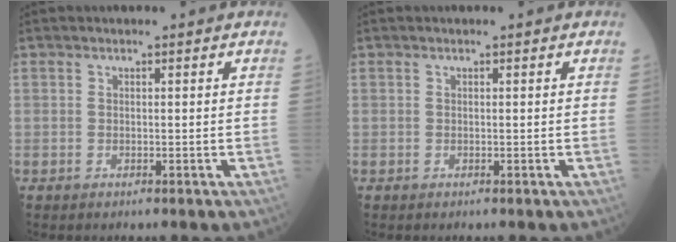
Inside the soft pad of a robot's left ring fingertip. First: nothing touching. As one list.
[{"total": 0.0}]